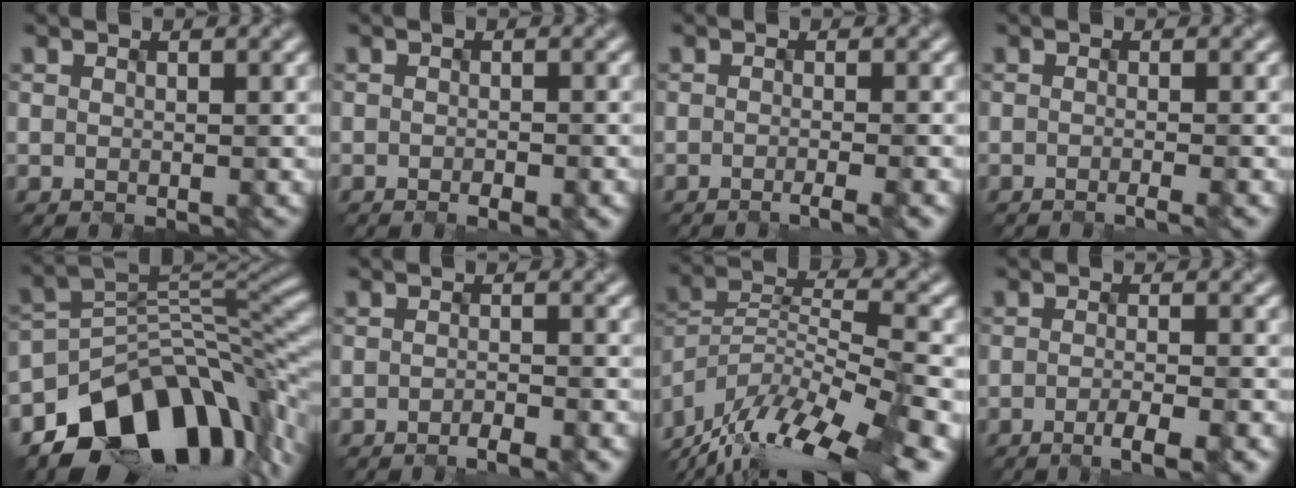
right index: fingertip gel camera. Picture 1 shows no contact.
{"total": 1.6, "force": [-1.0, 0.3, 1.2], "torque": [-0.014, -0.004, -0.011]}
{"total": 2.1, "force": [-1.2, 0.4, 1.7], "torque": [-0.017, -0.005, -0.023]}
{"total": 1.5, "force": [-0.8, 0.4, 1.1], "torque": [-0.009, -0.005, -0.015]}
{"total": 11.4, "force": [-6.9, 7.1, 5.7], "torque": [-0.066, -0.003, -0.124]}
{"total": 2.4, "force": [-1.8, 0.4, 1.5], "torque": [-0.020, -0.002, -0.031]}
{"total": 15.1, "force": [-11.7, 4.3, 8.5], "torque": [-0.152, 0.007, -0.183]}
{"total": 3.3, "force": [-2.0, 0.6, 2.5], "torque": [-0.036, -0.002, -0.036]}